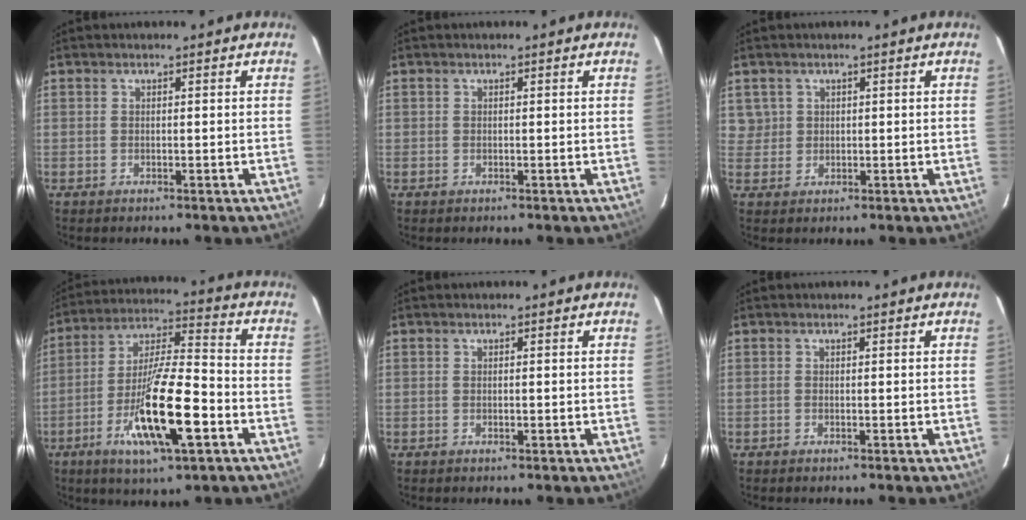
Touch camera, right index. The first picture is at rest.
{"total": 0.0}
{"total": 3.1, "force": [1.2, 2.9, -0.1], "torque": [0.017, 0.015, 0.022]}
{"total": 17.1, "force": [-6.7, 3.5, 15.3], "torque": [-0.294, -0.013, -0.123]}
{"total": 0.6, "force": [-0.1, 0.4, 0.4], "torque": [-0.005, 0.001, -0.003]}
{"total": 0.0}